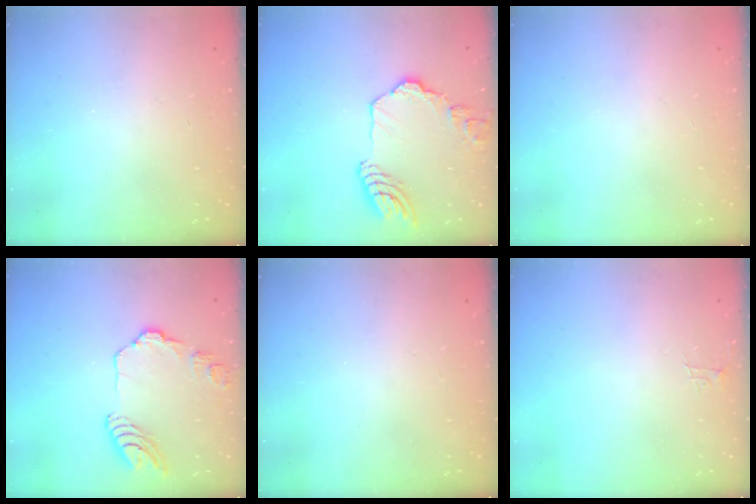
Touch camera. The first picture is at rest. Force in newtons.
{"total": 15.5, "press": 15.4, "slide": 1.6}
{"total": 0.0}
{"total": 13.1, "press": 13.0, "slide": 1.2}
{"total": 0.0}
{"total": 3.8, "press": 3.8, "slide": 0.4}